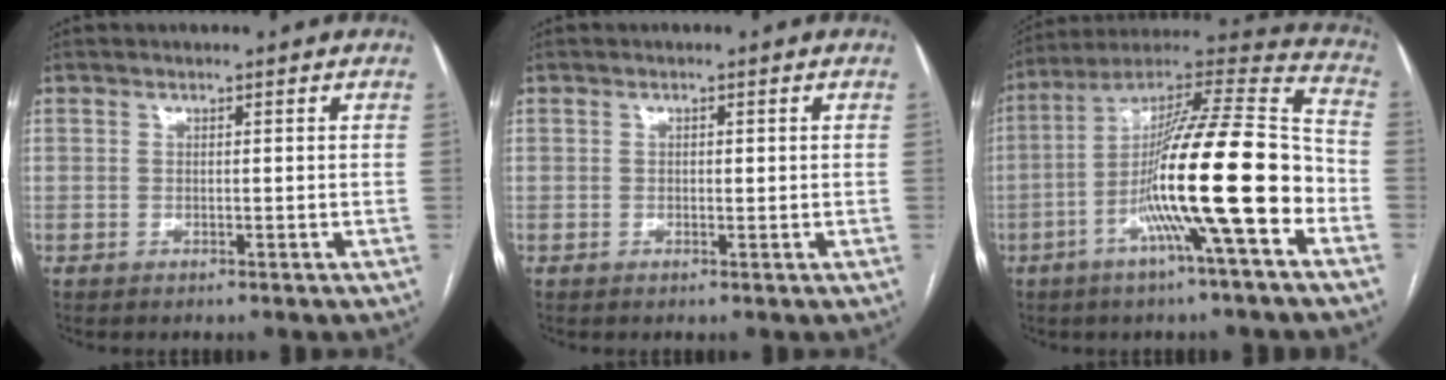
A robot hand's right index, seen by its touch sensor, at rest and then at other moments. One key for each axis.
{"total": 0.8, "fx": 0.1, "fy": 0.5, "fz": 0.7, "tx": -0.010, "ty": 0.001, "tz": 0.001}
{"total": 20.9, "fx": -6.3, "fy": 0.6, "fz": 19.9, "tx": -0.337, "ty": 0.001, "tz": -0.115}